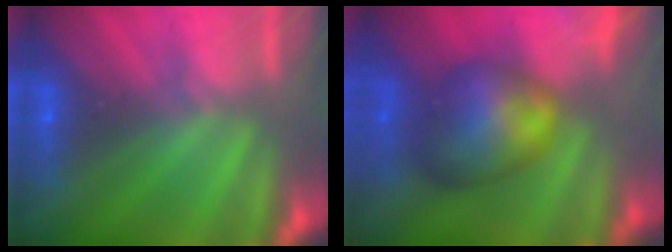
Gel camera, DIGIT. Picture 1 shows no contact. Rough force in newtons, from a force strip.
{"total": 7.3}